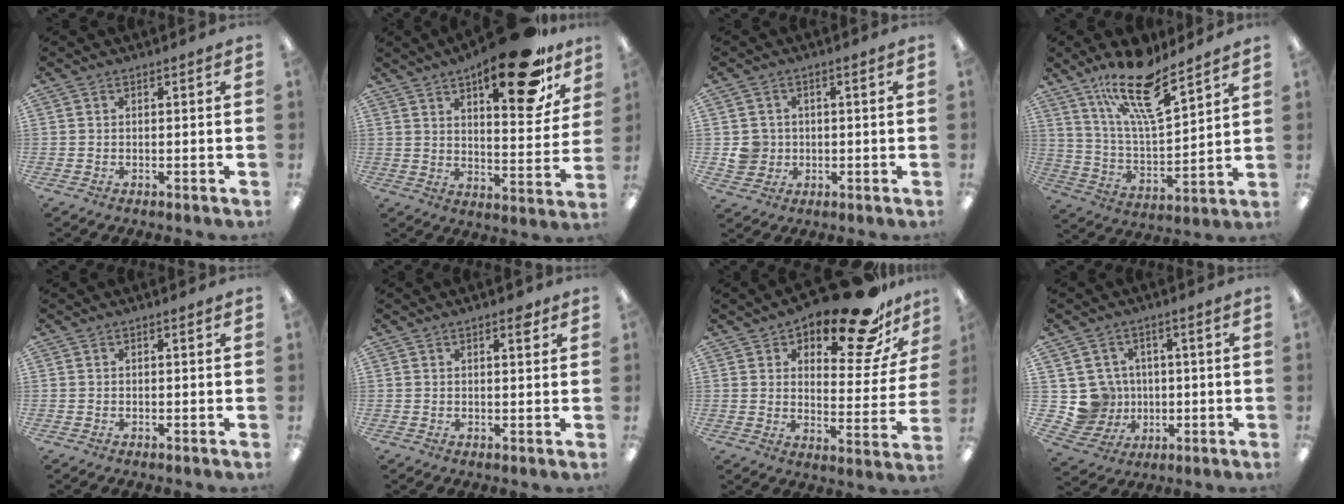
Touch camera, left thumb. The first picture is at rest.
{"total": 20.6, "force": [13.3, 7.3, 13.8], "torque": [-0.183, -0.078, 0.207]}
{"total": 4.8, "force": [-0.1, 4.7, 1.1], "torque": [-0.011, 0.007, -0.001]}
{"total": 19.0, "force": [13.1, 6.1, 12.4], "torque": [-0.216, -0.072, 0.221]}
{"total": 0.0}
{"total": 3.0, "force": [1.8, 1.0, 2.2], "torque": [-0.022, -0.007, 0.024]}
{"total": 19.6, "force": [14.3, 7.0, 11.3], "torque": [-0.164, -0.097, 0.236]}
{"total": 8.2, "force": [0.6, 8.1, 1.0], "torque": [-0.046, 0.004, 0.025]}